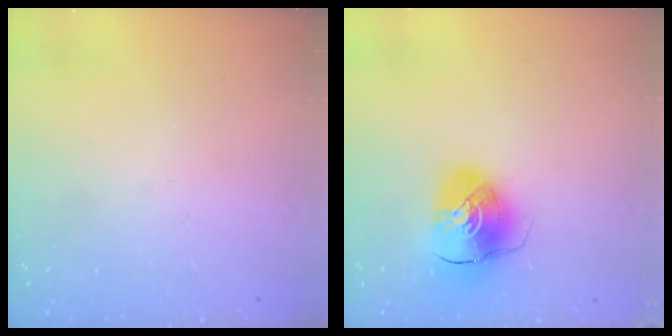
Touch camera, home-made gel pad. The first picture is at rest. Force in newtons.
{"total": 11.3, "press": 11.2, "slide": 1.4}